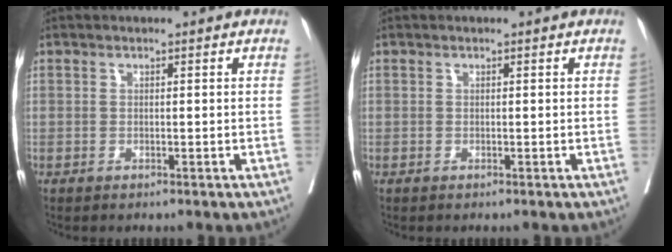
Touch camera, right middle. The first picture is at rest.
{"total": 0.0}